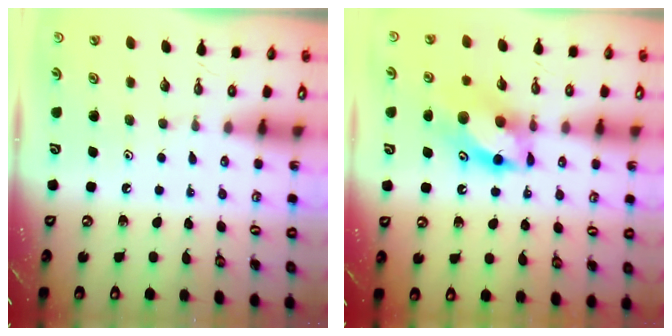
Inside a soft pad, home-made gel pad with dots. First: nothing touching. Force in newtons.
{"total": 13.6, "press": 13.6, "slide": 0.5}